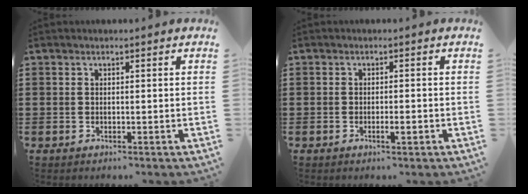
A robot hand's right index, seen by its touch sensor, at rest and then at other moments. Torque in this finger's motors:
{"motor_torque": [0.08, -0.07, 0.06, 0.01]}